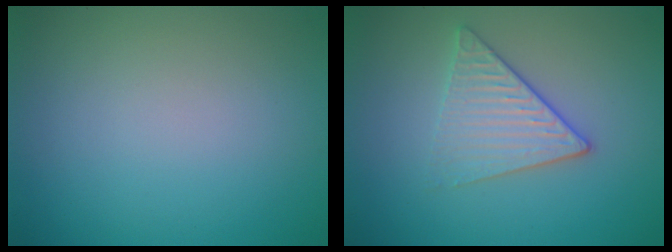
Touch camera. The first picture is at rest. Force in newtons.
{"total": 3.3, "press": 2.9, "slide": 1.5}